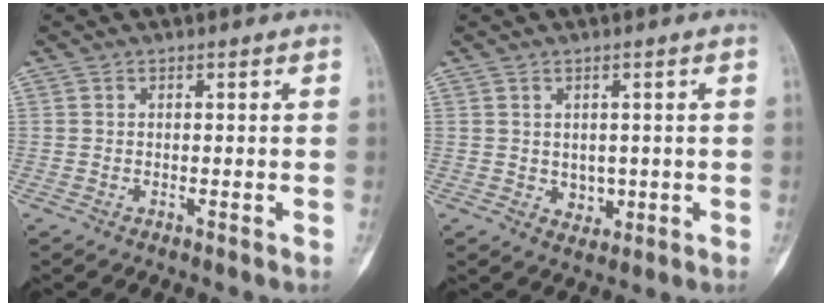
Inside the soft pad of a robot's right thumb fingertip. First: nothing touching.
{"total": 3.0, "force": [0.0, 2.5, 1.6], "torque": [-0.009, -0.002, 0.009]}